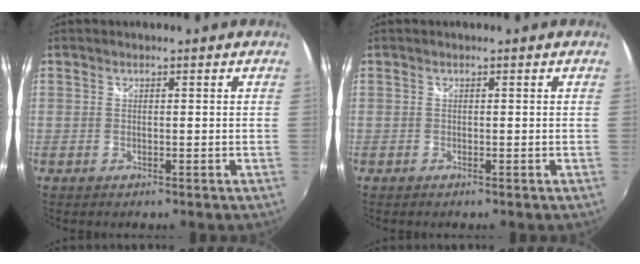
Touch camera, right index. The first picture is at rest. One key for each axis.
{"total": 0.0}